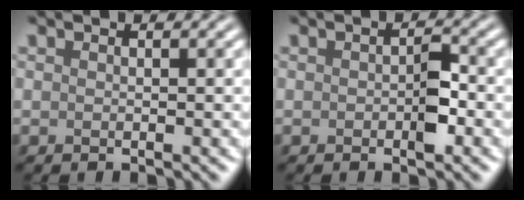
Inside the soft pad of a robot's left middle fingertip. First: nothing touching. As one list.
[{"total": 2.2, "force": [-0.5, 0.9, 1.9], "torque": [-0.029, 0.003, -0.009]}]